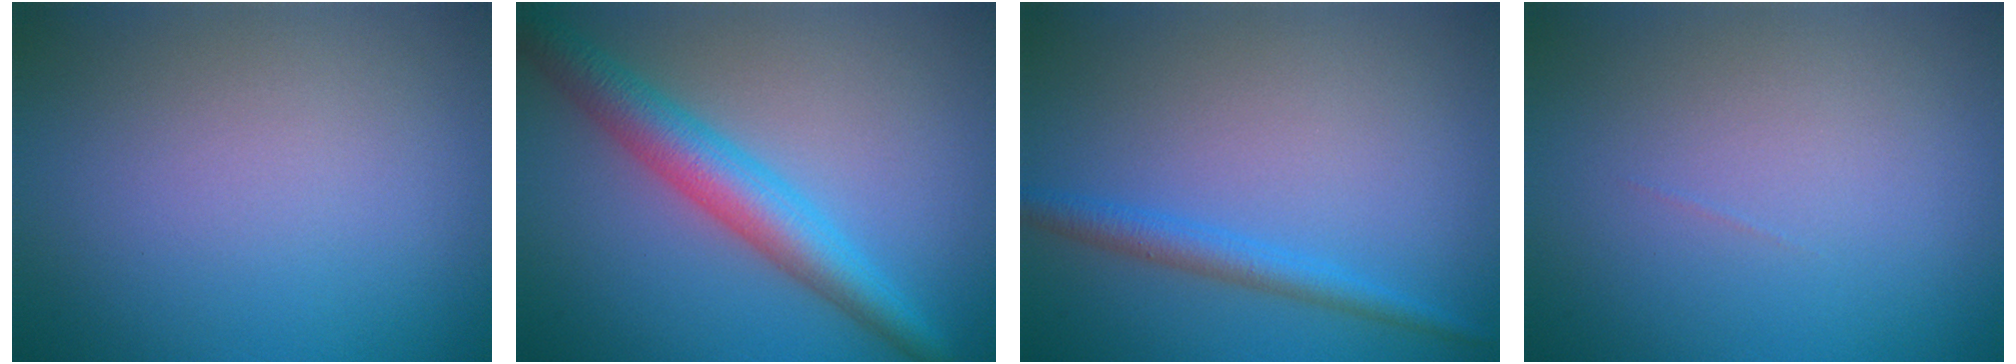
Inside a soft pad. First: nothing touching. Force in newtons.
{"total": 5.1, "press": 5.1, "slide": 0.2}
{"total": 2.3, "press": 2.3, "slide": 0.1}
{"total": 0.0}